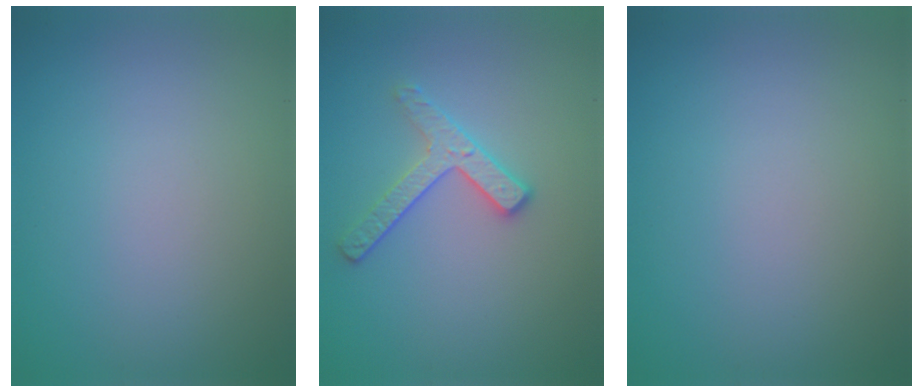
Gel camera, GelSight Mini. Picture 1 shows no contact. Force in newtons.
{"total": 2.6, "press": 2.4, "slide": 0.9}
{"total": 0.0}